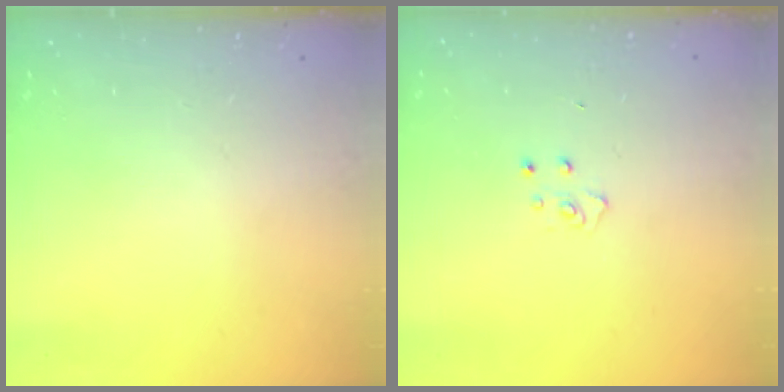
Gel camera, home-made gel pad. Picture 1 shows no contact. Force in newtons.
{"total": 3.9, "press": 3.9, "slide": 0.3}